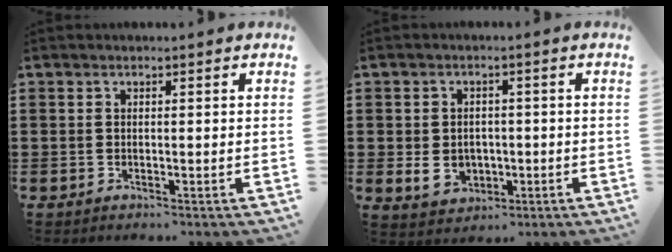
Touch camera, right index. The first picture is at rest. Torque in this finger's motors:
{"motor_torque": [1.07, 1.06, 0.22, 0.07]}